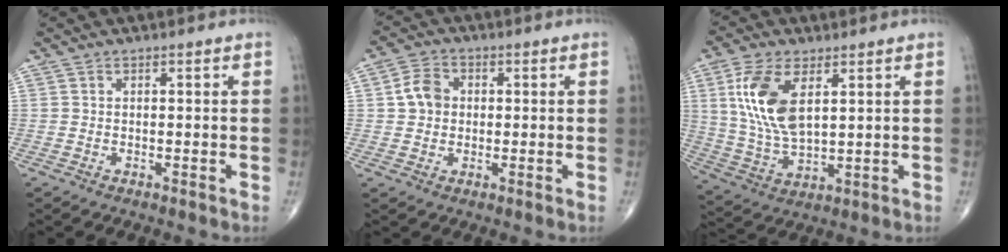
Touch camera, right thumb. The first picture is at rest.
{"total": 5.4, "force": [0.5, 4.4, 3.0], "torque": [-0.045, 0.010, 0.004]}
{"total": 13.4, "force": [4.3, 6.6, 10.8], "torque": [-0.225, -0.014, 0.091]}